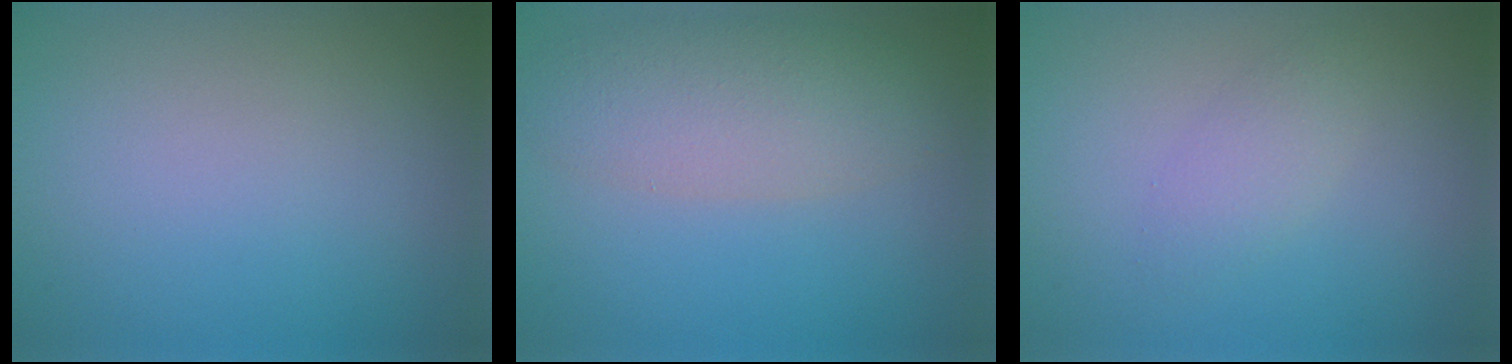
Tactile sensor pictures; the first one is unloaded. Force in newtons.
{"total": 5.0, "press": 5.0, "slide": 0.3}
{"total": 1.8, "press": 1.8, "slide": 0.0}